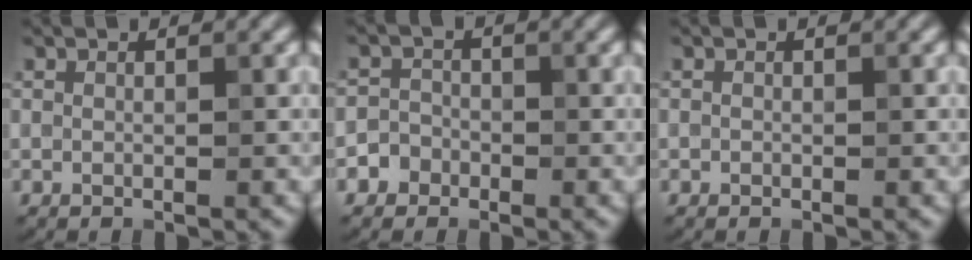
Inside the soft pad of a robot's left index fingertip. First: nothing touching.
{"total": 2.0, "force": [-1.1, 1.6, 0.0], "torque": [0.023, 0.005, -0.025]}
{"total": 0.0}